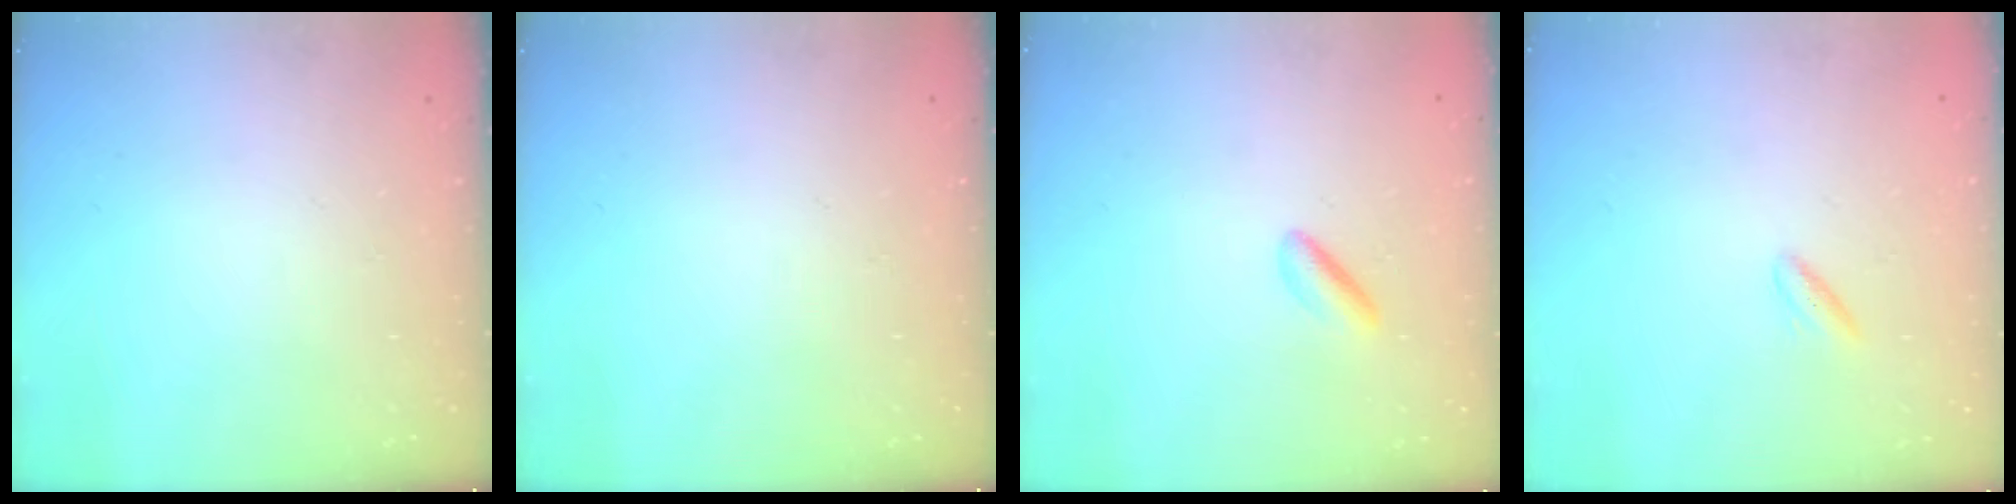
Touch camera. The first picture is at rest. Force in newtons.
{"total": 0.0}
{"total": 2.6, "press": 2.4, "slide": 0.9}
{"total": 2.4, "press": 2.2, "slide": 1.0}